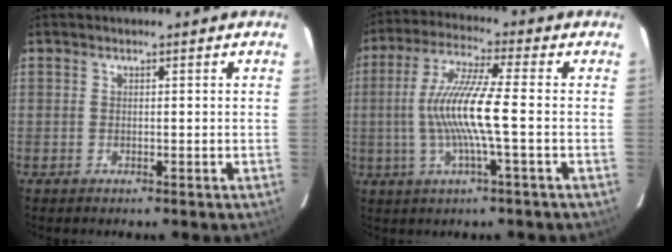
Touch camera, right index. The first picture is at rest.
{"total": 11.5, "force": [-1.5, 0.0, 11.4], "torque": [-0.225, 0.001, -0.028]}